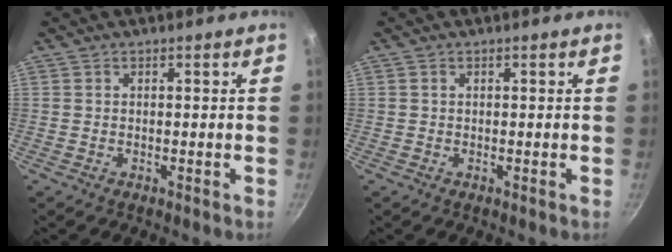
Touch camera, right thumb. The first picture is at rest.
{"total": 0.0}